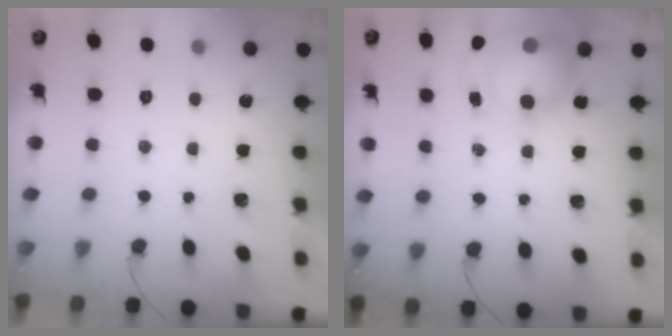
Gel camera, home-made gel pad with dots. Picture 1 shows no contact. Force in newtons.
{"total": 8.7, "press": 8.6, "slide": 1.6}